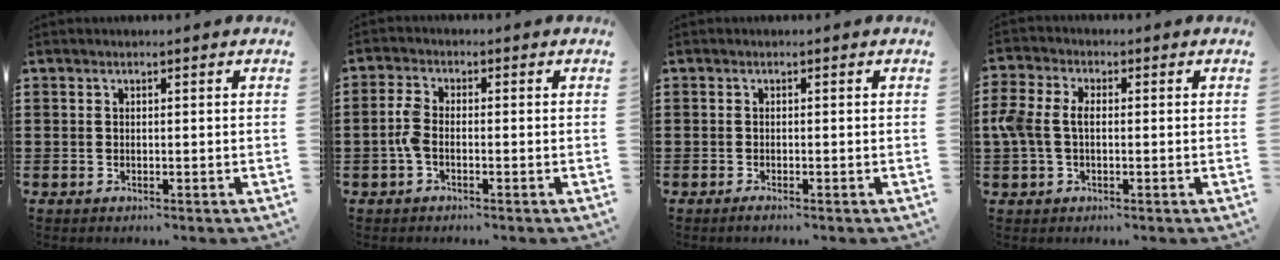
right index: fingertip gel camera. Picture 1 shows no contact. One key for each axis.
{"total": 3.1, "fx": -1.0, "fy": 1.4, "fz": 2.6, "tx": -0.069, "ty": -0.003, "tz": -0.024}
{"total": 0.8, "fx": -0.6, "fy": -0.2, "fz": 0.4, "tx": -0.008, "ty": -0.007, "tz": -0.011}
{"total": 4.7, "fx": -0.2, "fy": 2.9, "fz": 3.7, "tx": -0.110, "ty": -0.005, "tz": -0.016}